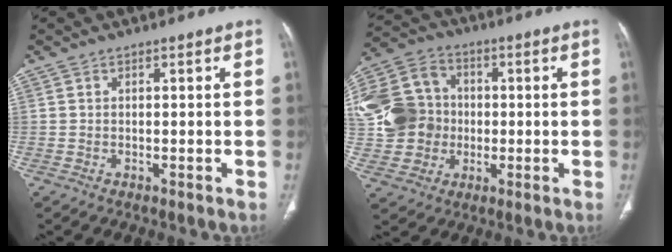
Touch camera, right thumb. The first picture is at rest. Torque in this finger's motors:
{"motor_torque": [-0.32, 0.62, 0.51, 0.66, 0.10]}